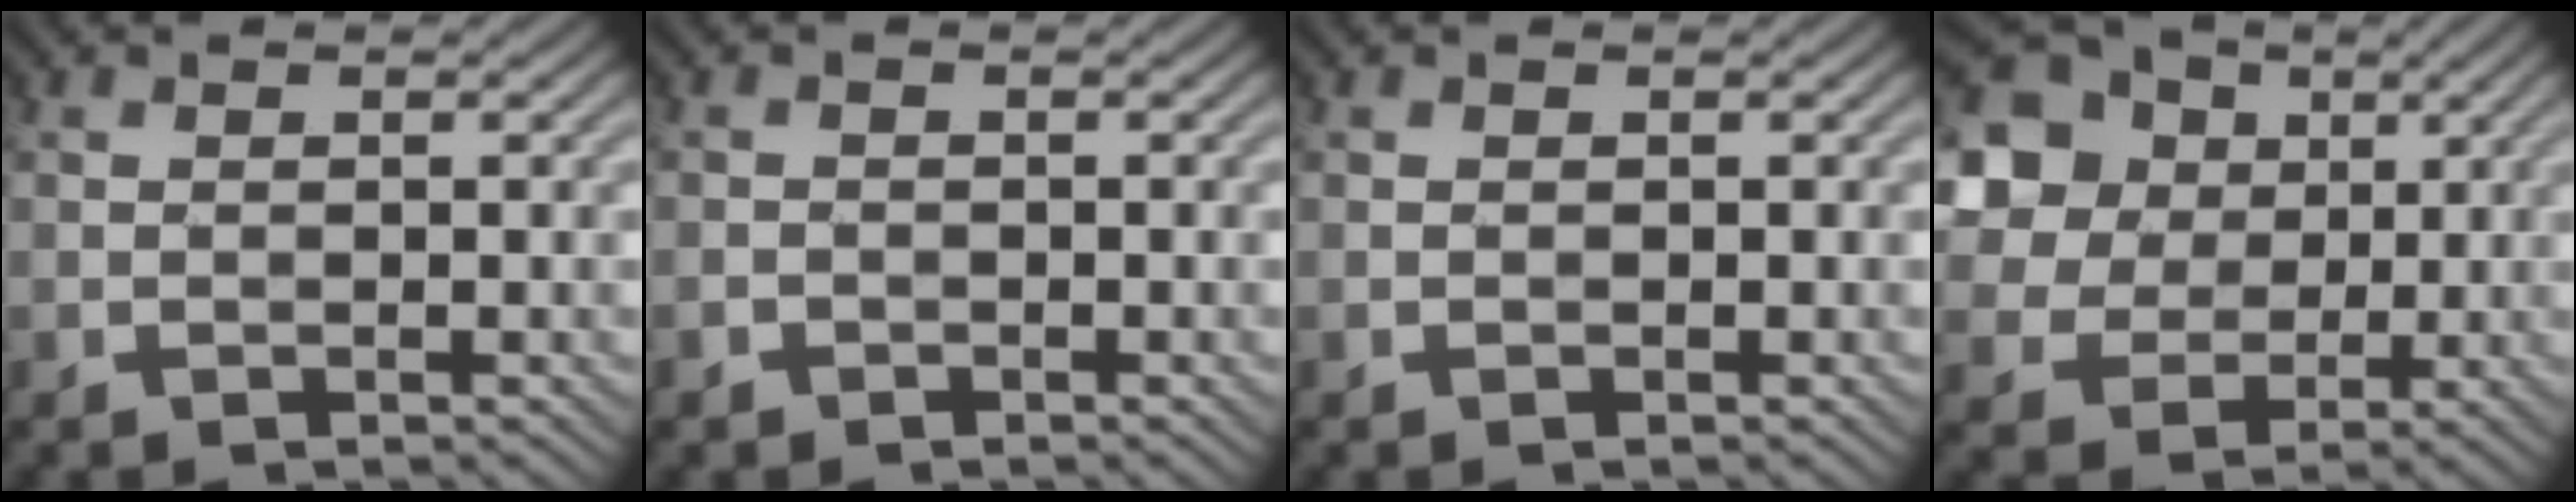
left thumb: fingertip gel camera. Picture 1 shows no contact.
{"total": 0.9, "force": [-0.7, 0.6, 0.1], "torque": [-0.003, 0.000, -0.014]}
{"total": 0.0}
{"total": 18.6, "force": [7.5, 15.2, 7.5], "torque": [-0.246, 0.025, 0.153]}